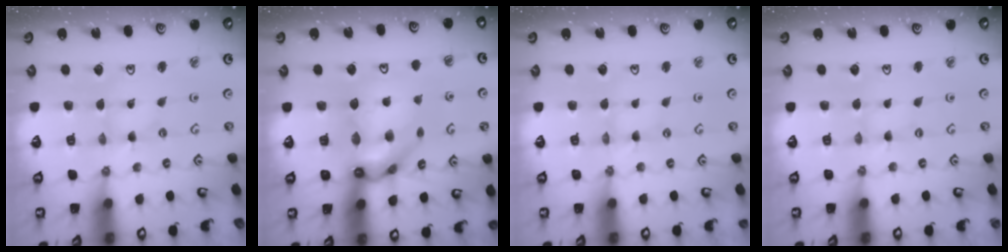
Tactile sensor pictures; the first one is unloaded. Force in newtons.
{"total": 14.9, "press": 14.8, "slide": 1.3}
{"total": 0.0}
{"total": 0.0}